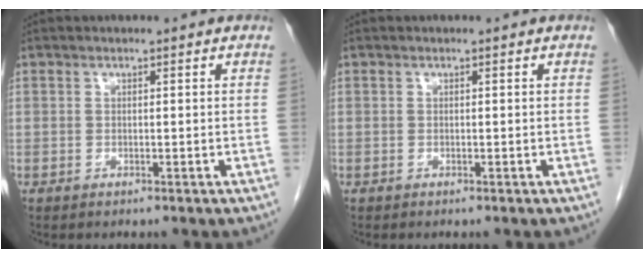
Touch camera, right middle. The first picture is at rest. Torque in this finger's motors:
{"motor_torque": [0.13, -0.12, -0.01, 0.01]}